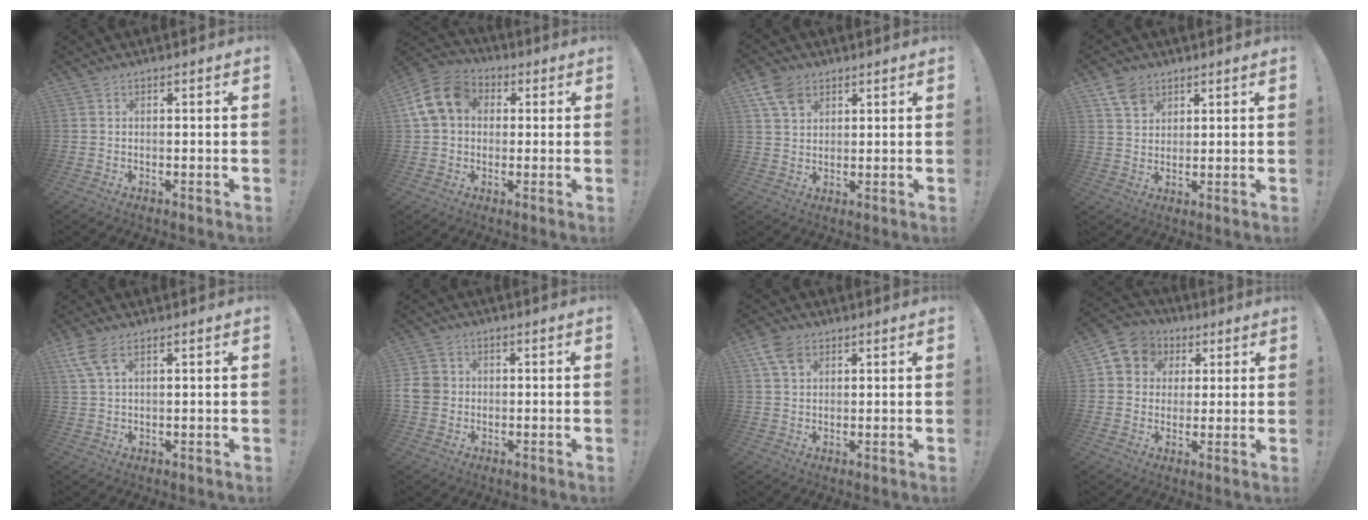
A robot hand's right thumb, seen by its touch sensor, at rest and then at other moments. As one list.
[{"total": 13.5, "force": [3.1, 10.8, 7.6], "torque": [-0.121, 0.008, 0.068]}, {"total": 7.7, "force": [4.4, 5.2, 3.7], "torque": [-0.065, -0.009, 0.088]}, {"total": 6.3, "force": [4.1, 4.4, 2.0], "torque": [-0.030, -0.018, 0.079]}, {"total": 6.4, "force": [3.5, 2.4, 4.7], "torque": [-0.107, -0.005, 0.066]}, {"total": 7.1, "force": [-0.3, 6.3, 3.2], "torque": [-0.084, 0.010, -0.003]}, {"total": 6.5, "force": [3.2, 4.4, 3.6], "torque": [-0.073, 0.000, 0.066]}, {"total": 8.6, "force": [2.7, 7.8, 2.4], "torque": [-0.037, -0.008, 0.057]}]